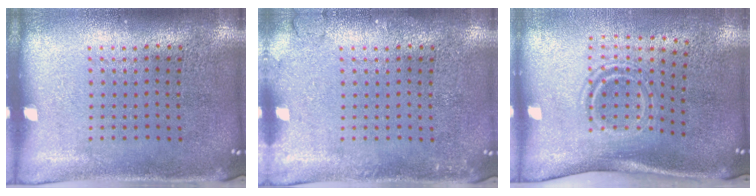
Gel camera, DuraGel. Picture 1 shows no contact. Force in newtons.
{"total": 1.2, "press": 1.1, "slide": 0.2}
{"total": 1.7, "press": 1.0, "slide": 1.3}